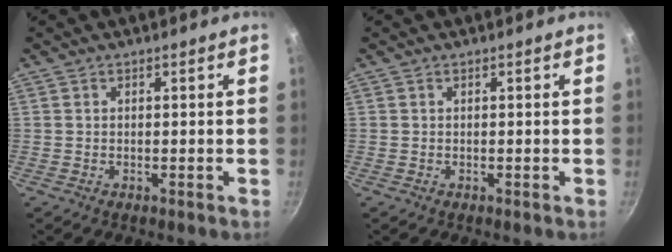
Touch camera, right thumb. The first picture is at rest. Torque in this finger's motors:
{"motor_torque": [0.13, 0.10, -0.13, 0.10, 0.01]}